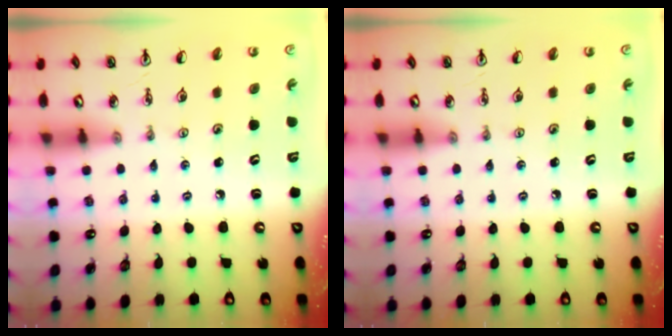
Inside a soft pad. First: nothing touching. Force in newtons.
{"total": 0.0}